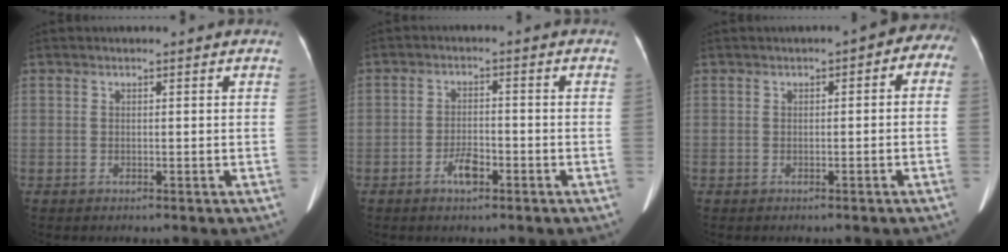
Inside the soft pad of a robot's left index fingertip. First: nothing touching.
{"total": 3.4, "force": [-2.1, 1.2, 2.4], "torque": [-0.043, 0.003, -0.037]}
{"total": 4.1, "force": [-0.2, 2.6, 3.1], "torque": [-0.023, 0.031, -0.009]}